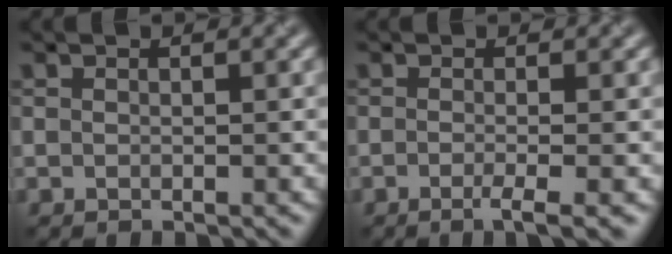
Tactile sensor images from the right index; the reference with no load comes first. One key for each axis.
{"total": 2.6, "fx": -0.9, "fy": 0.6, "fz": 2.3, "tx": -0.032, "ty": -0.007, "tz": -0.018}